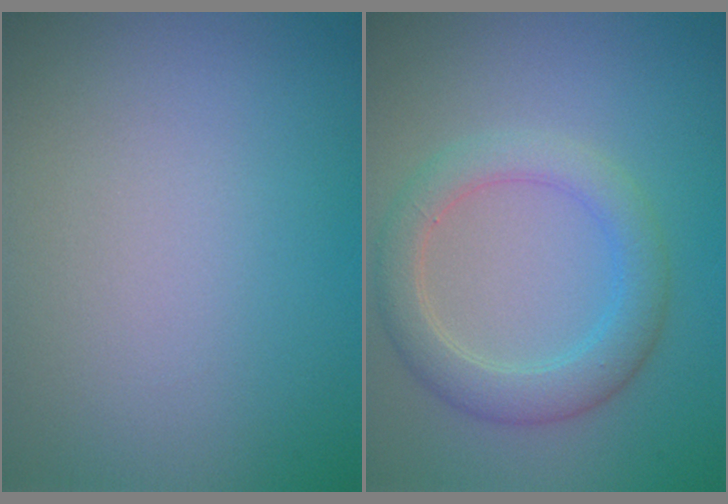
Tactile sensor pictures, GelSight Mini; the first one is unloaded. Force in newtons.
{"total": 3.8, "press": 3.8, "slide": 0.2}